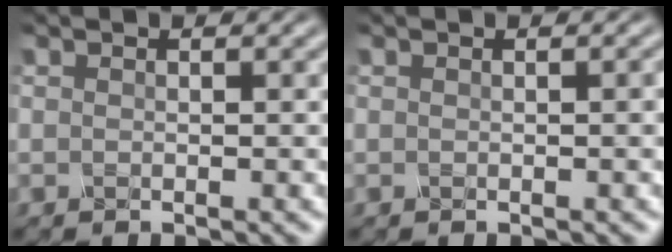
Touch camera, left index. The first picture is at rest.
{"total": 0.8, "force": [0.0, 0.1, 0.7], "torque": [-0.008, 0.004, 0.001]}